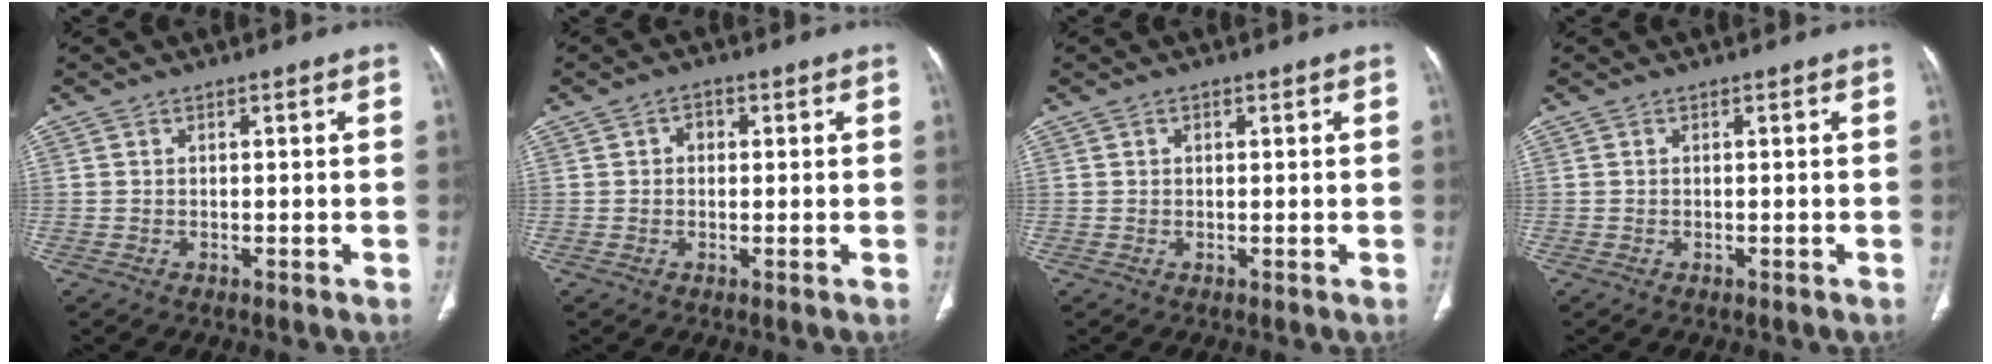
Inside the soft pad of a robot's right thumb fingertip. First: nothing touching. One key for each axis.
{"total": 2.1, "fx": 0.4, "fy": 1.7, "fz": 1.2, "tx": -0.008, "ty": 0.005, "tz": 0.003}
{"total": 0.9, "fx": 0.4, "fy": 0.7, "fz": 0.5, "tx": -0.003, "ty": 0.000, "tz": 0.005}
{"total": 0.0}